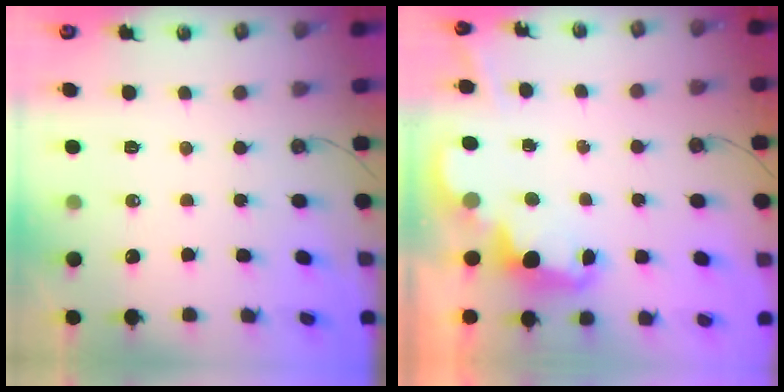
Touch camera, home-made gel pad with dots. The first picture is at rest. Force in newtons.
{"total": 2.3, "press": 2.3, "slide": 0.5}